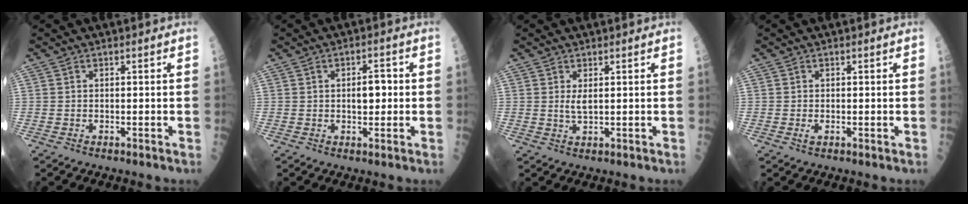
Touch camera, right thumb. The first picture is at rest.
{"total": 4.0, "force": [0.2, 2.2, 3.4], "torque": [-0.038, 0.004, 0.002]}
{"total": 1.9, "force": [0.6, 0.6, 1.7], "torque": [-0.035, -0.008, 0.015]}
{"total": 1.0, "force": [-0.1, 0.6, 0.8], "torque": [-0.011, -0.001, -0.004]}